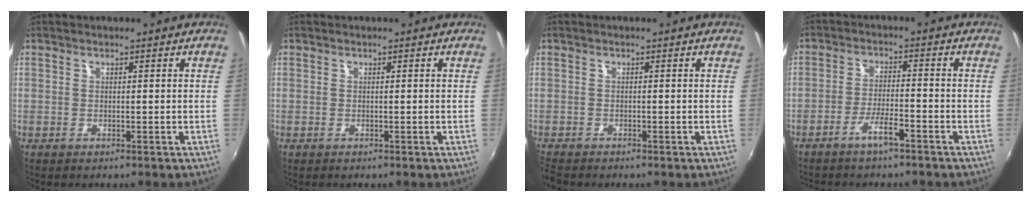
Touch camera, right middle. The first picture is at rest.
{"total": 0.0}
{"total": 2.5, "force": [-2.3, 0.5, 0.8], "torque": [-0.022, -0.016, -0.047]}
{"total": 4.4, "force": [-3.4, 0.6, 2.8], "torque": [-0.068, 0.002, -0.061]}